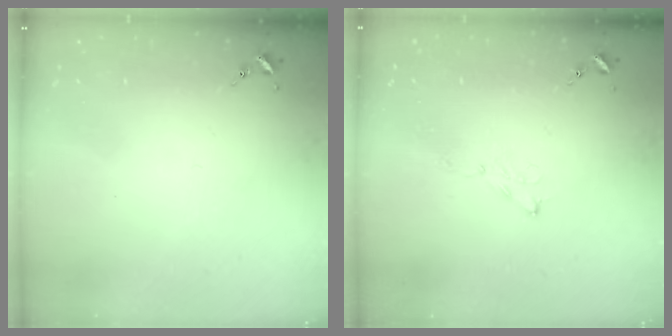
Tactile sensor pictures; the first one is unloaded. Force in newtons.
{"total": 3.8, "press": 3.7, "slide": 0.5}